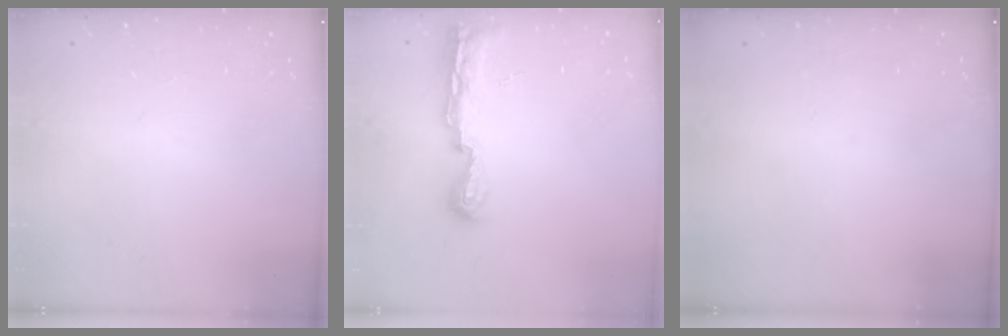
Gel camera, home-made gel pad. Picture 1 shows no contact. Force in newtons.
{"total": 9.3, "press": 9.3, "slide": 0.5}
{"total": 0.0}